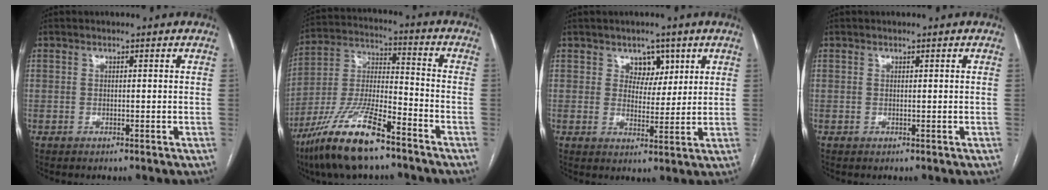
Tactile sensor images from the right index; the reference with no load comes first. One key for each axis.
{"total": 16.1, "fx": -10.9, "fy": 3.1, "fz": 11.4, "tx": -0.240, "ty": -0.017, "tz": -0.200}
{"total": 4.4, "fx": 2.3, "fy": 3.3, "fz": 1.8, "tx": -0.014, "ty": 0.004, "tz": 0.038}
{"total": 0.0}